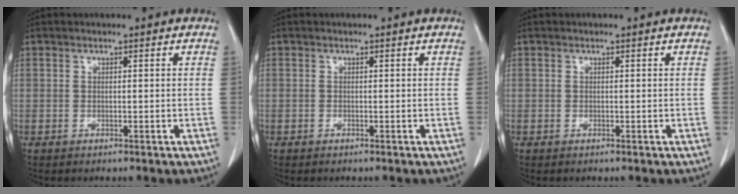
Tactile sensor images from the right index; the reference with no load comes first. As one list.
[{"total": 0.0}, {"total": 0.0}]